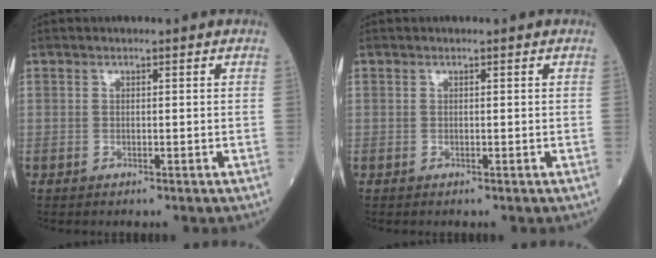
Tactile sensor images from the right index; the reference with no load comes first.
{"total": 0.0}